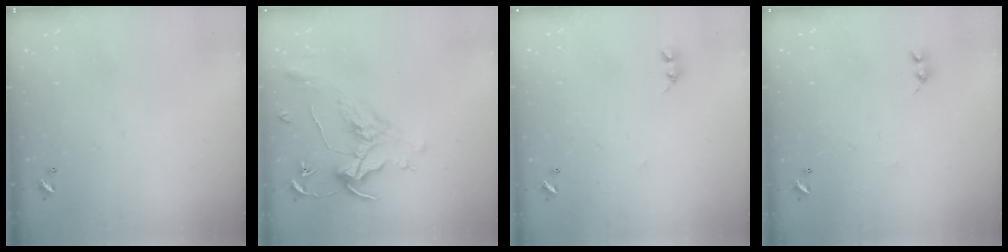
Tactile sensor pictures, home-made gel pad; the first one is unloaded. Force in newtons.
{"total": 1.6, "press": 1.4, "slide": 0.7}
{"total": 2.8, "press": 2.7, "slide": 0.4}
{"total": 0.0}